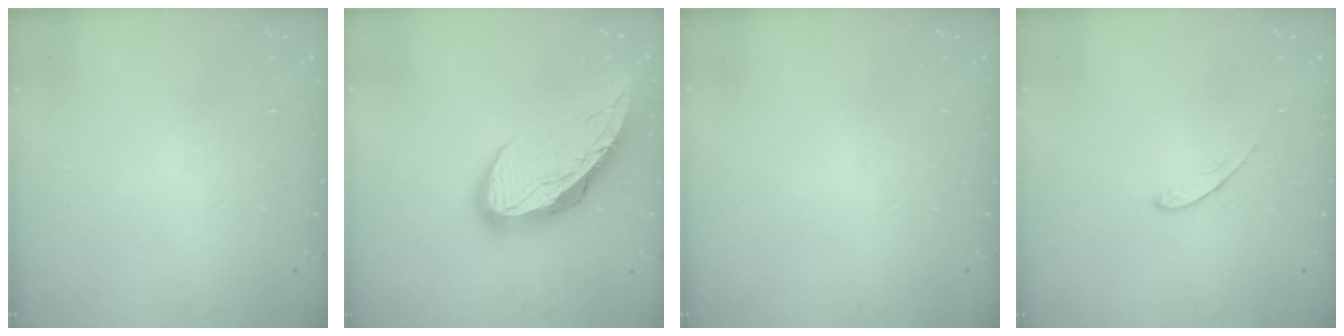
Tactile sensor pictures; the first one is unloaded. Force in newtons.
{"total": 14.3, "press": 14.3, "slide": 1.6}
{"total": 0.0}
{"total": 5.0, "press": 4.9, "slide": 0.4}